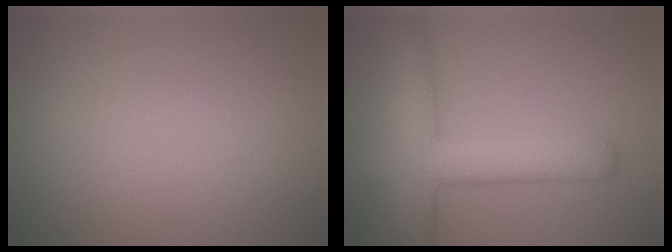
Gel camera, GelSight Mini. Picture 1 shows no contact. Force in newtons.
{"total": 6.1, "press": 6.1, "slide": 0.3}